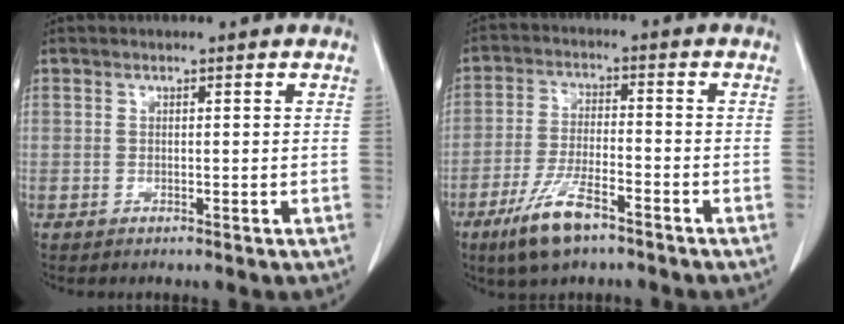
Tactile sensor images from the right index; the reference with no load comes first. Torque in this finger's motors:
{"motor_torque": [0.85, -0.72, 0.41, 0.12]}